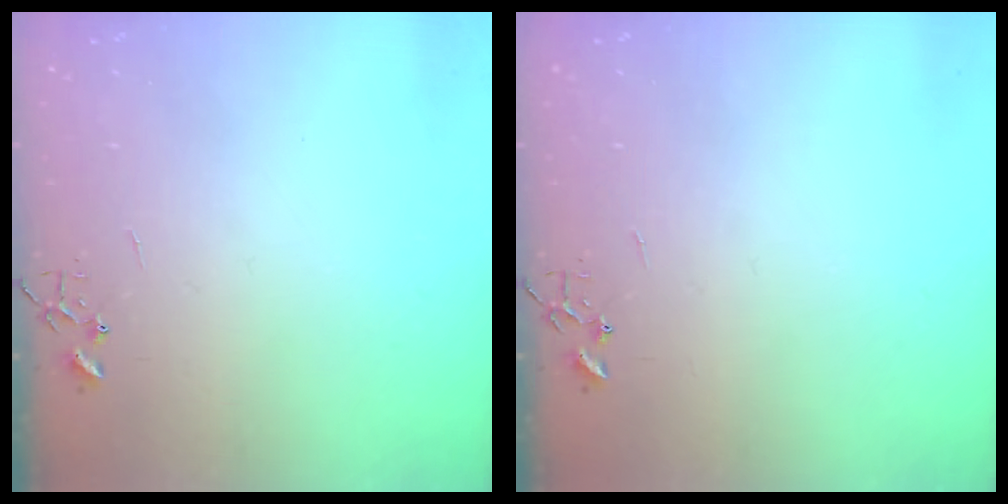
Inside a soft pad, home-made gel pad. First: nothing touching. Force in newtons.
{"total": 0.0}